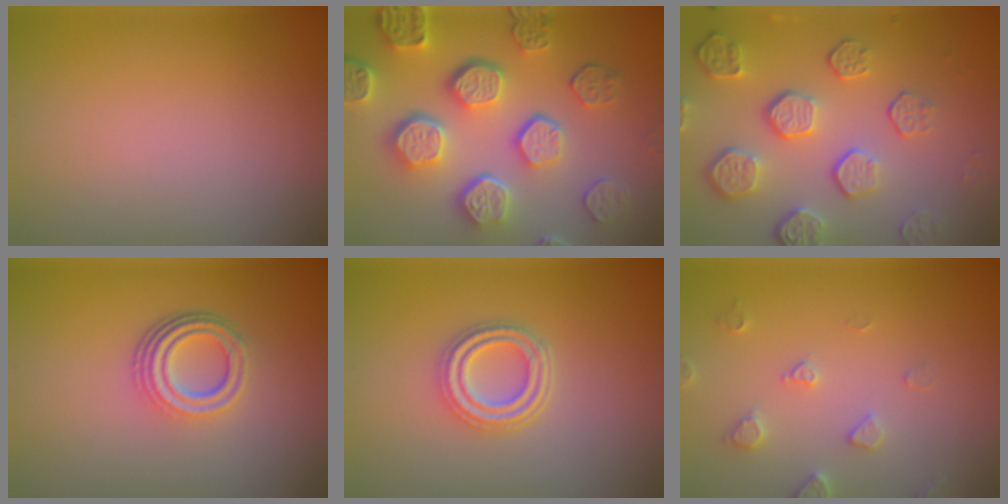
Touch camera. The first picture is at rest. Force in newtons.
{"total": 7.7, "press": 6.0, "slide": 4.9}
{"total": 5.6, "press": 4.1, "slide": 3.9}
{"total": 4.1, "press": 3.1, "slide": 2.7}
{"total": 3.6, "press": 3.0, "slide": 2.0}
{"total": 2.2, "press": 2.2, "slide": 0.4}